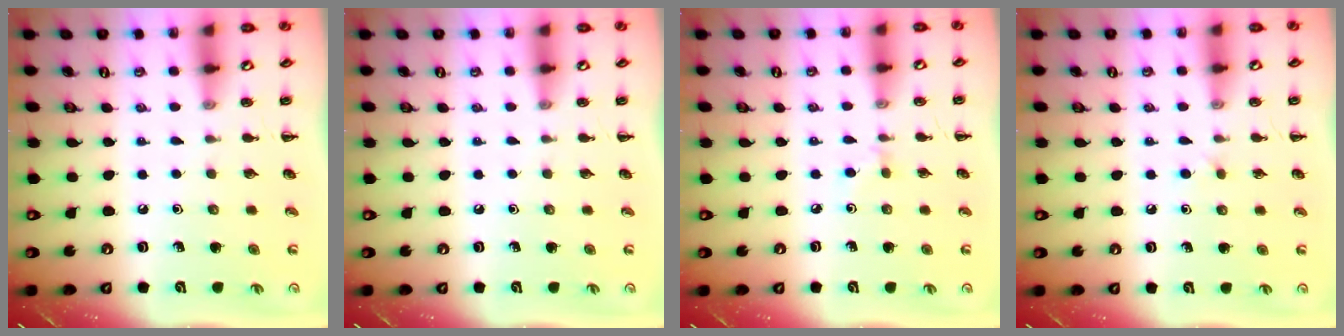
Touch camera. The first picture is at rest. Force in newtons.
{"total": 0.0}
{"total": 2.8, "press": 2.6, "slide": 1.1}
{"total": 2.2, "press": 2.0, "slide": 1.0}